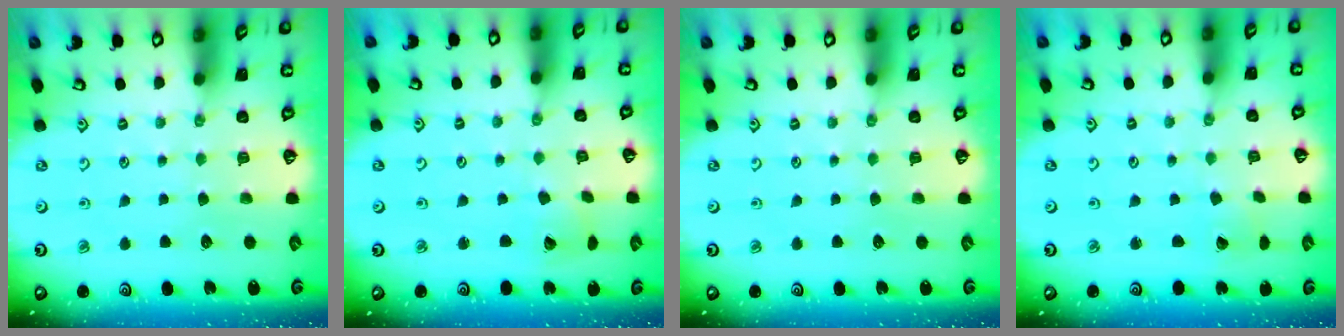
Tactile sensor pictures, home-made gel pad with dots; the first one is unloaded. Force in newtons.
{"total": 3.3, "press": 3.2, "slide": 0.4}
{"total": 0.0}
{"total": 1.5, "press": 1.5, "slide": 0.1}